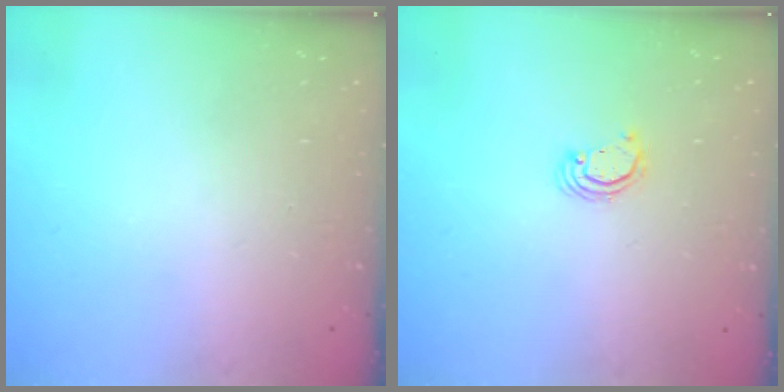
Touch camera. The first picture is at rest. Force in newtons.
{"total": 2.2, "press": 2.2, "slide": 0.2}